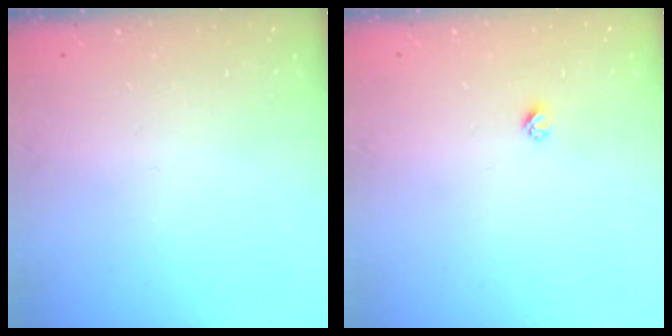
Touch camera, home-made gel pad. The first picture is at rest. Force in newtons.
{"total": 2.3, "press": 2.3, "slide": 0.2}